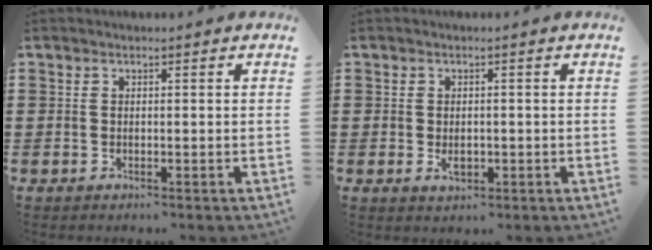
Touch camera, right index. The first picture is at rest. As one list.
[{"total": 2.0, "force": [-0.3, 1.2, 1.6], "torque": [-0.030, 0.002, -0.005]}]